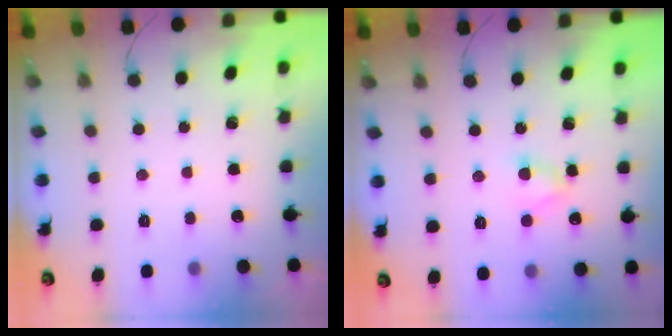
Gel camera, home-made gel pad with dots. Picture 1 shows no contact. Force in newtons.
{"total": 4.1, "press": 4.0, "slide": 1.0}